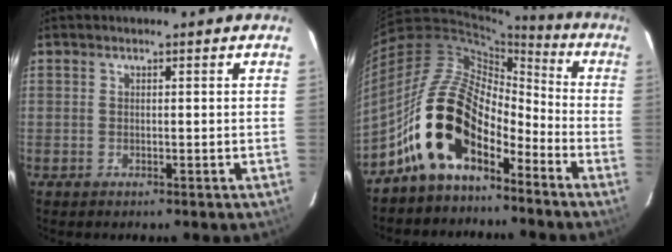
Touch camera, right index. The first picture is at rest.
{"total": 16.8, "force": [-9.8, 8.7, 10.5], "torque": [-0.198, 0.015, -0.193]}